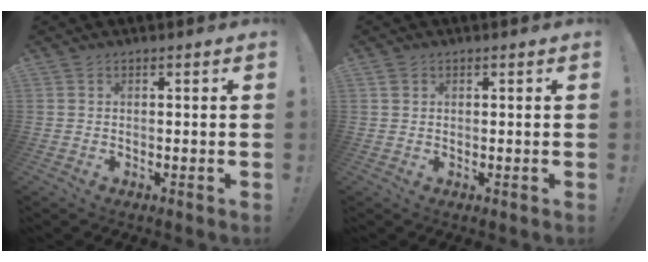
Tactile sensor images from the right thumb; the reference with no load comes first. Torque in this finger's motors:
{"motor_torque": [-0.02, -0.02, -0.04, 0.14, 0.00]}